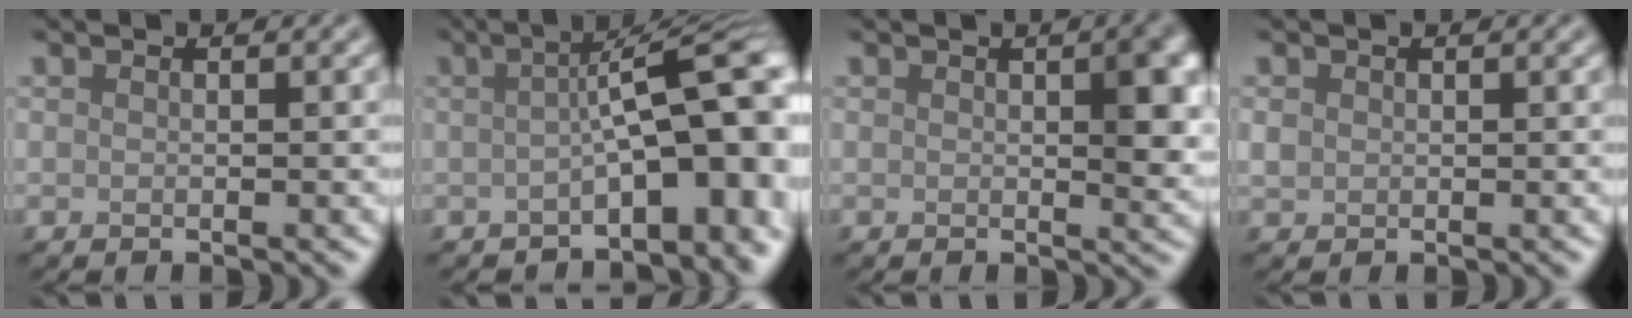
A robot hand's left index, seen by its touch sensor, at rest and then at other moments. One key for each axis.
{"total": 9.3, "fx": -1.2, "fy": 2.7, "fz": 8.8, "tx": -0.110, "ty": 0.010, "tz": -0.024}
{"total": 4.1, "fx": 0.8, "fy": 1.0, "fz": 3.9, "tx": -0.049, "ty": 0.001, "tz": 0.012}
{"total": 0.8, "fx": 0.2, "fy": 0.7, "fz": 0.3, "tx": -0.006, "ty": 0.001, "tz": 0.002}